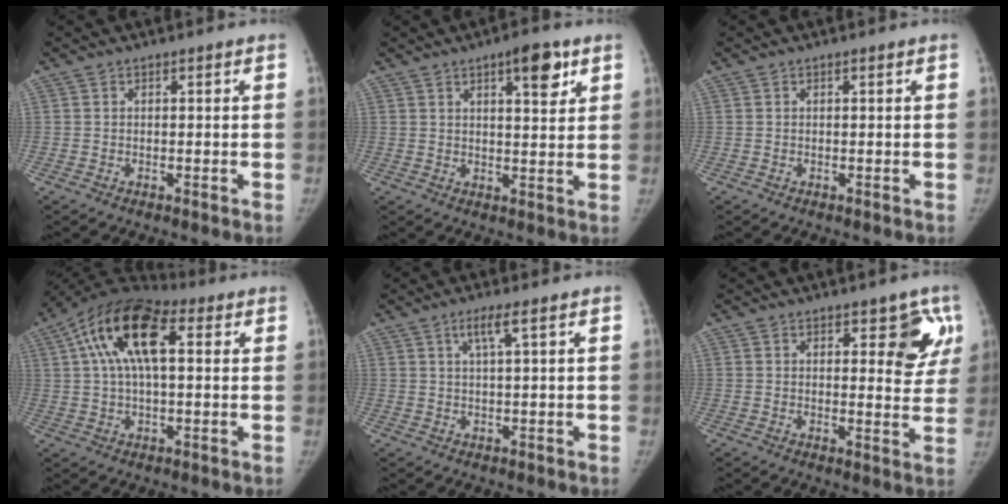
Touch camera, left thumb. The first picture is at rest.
{"total": 7.1, "force": [3.8, 2.2, 5.5], "torque": [-0.062, -0.018, 0.053]}
{"total": 0.0}
{"total": 15.8, "force": [4.4, 7.7, 13.0], "torque": [-0.234, 0.032, 0.069]}
{"total": 3.2, "force": [1.5, -0.2, 2.8], "torque": [-0.062, 0.000, 0.033]}
{"total": 7.8, "force": [3.8, 3.6, 5.8], "torque": [-0.024, -0.020, 0.043]}